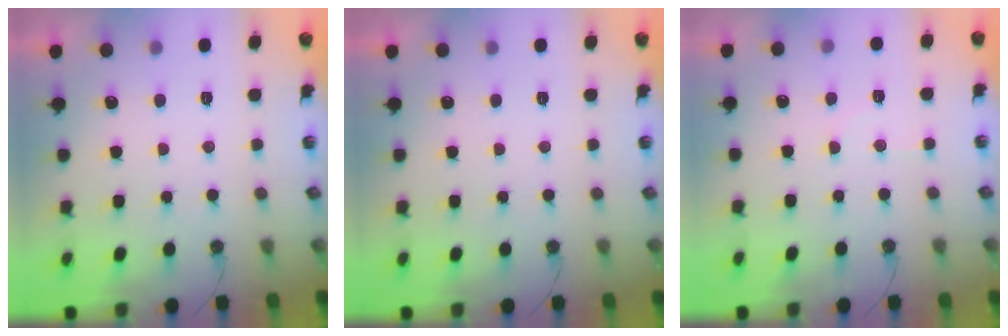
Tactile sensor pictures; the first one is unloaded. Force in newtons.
{"total": 0.0}
{"total": 5.3, "press": 5.3, "slide": 0.7}